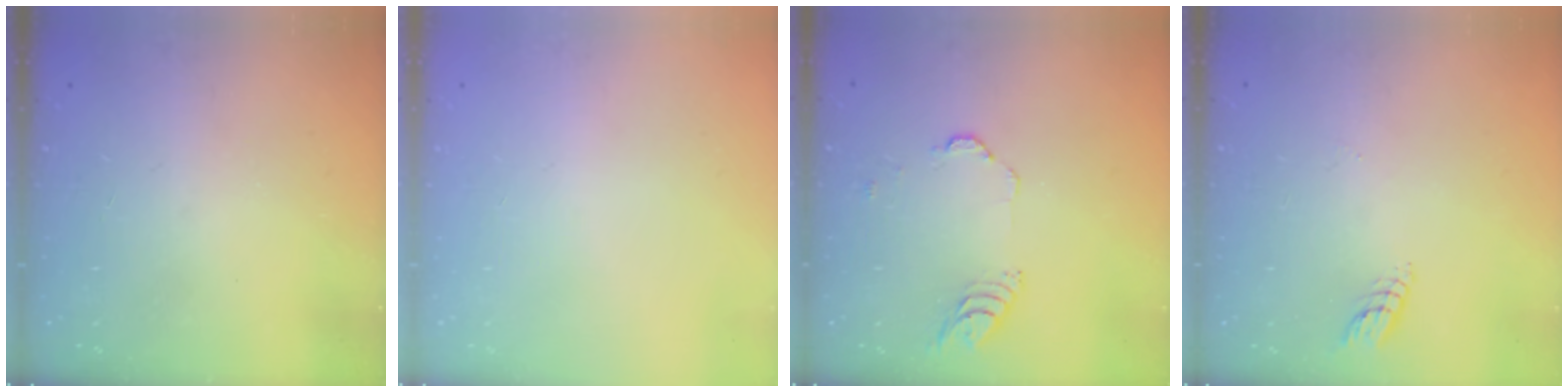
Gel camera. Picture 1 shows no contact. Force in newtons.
{"total": 0.0}
{"total": 4.6, "press": 4.6, "slide": 0.4}
{"total": 3.9, "press": 3.9, "slide": 0.4}